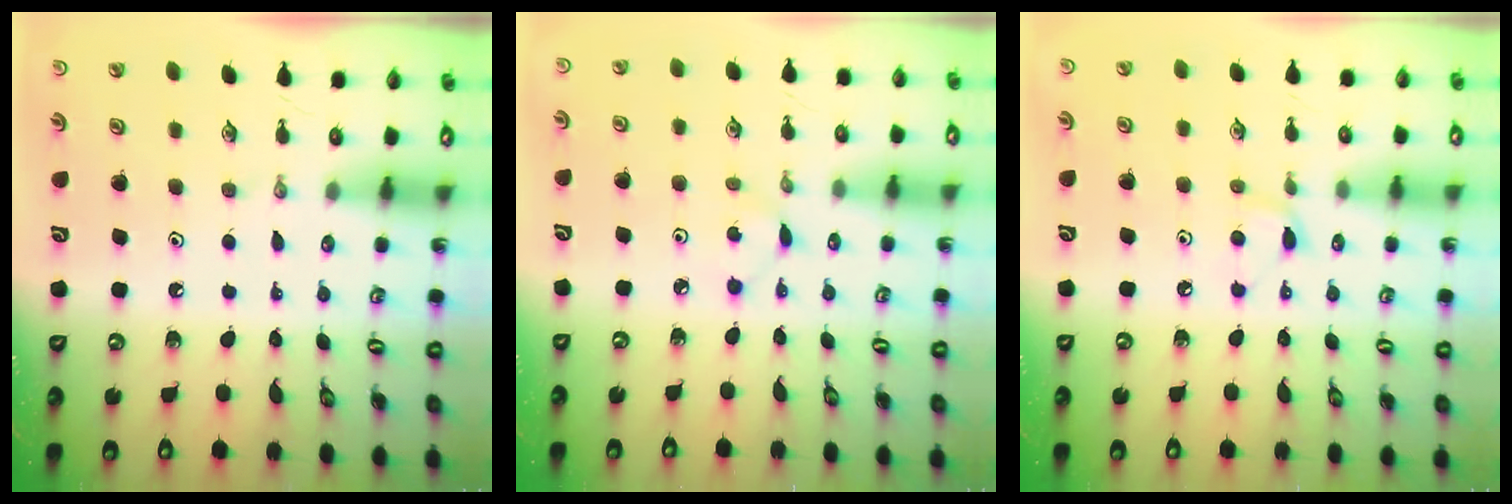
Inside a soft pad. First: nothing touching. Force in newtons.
{"total": 3.0, "press": 3.0, "slide": 0.3}
{"total": 5.3, "press": 5.2, "slide": 0.7}